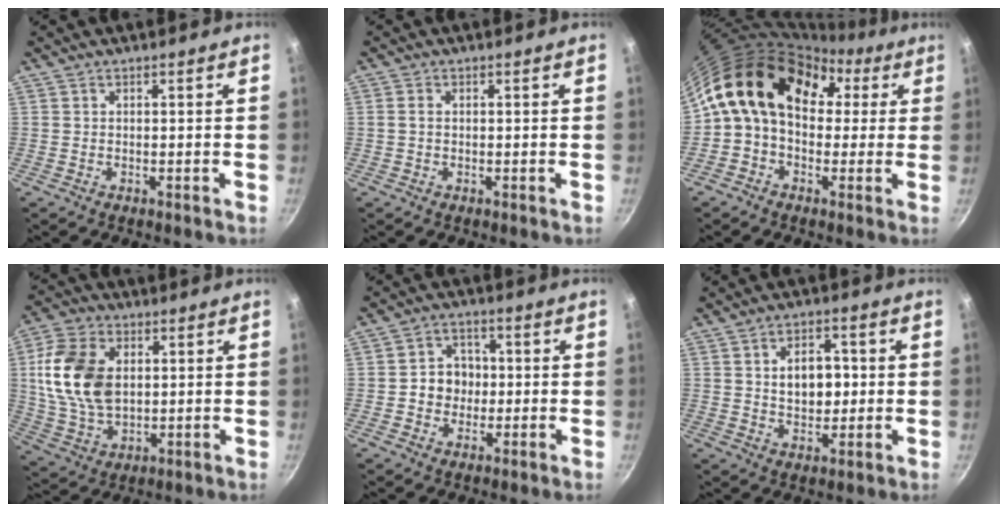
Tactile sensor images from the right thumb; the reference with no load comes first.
{"total": 1.2, "force": [0.0, 0.9, 0.8], "torque": [-0.016, 0.004, -0.002]}
{"total": 17.7, "force": [4.1, 12.7, 11.6], "torque": [-0.175, 0.040, 0.047]}
{"total": 15.5, "force": [2.4, 10.2, 11.4], "torque": [-0.209, -0.004, 0.049]}
{"total": 6.6, "force": [-0.4, 5.9, 3.0], "torque": [-0.012, 0.012, -0.014]}
{"total": 8.3, "force": [0.9, 5.5, 6.2], "torque": [-0.069, 0.004, 0.014]}